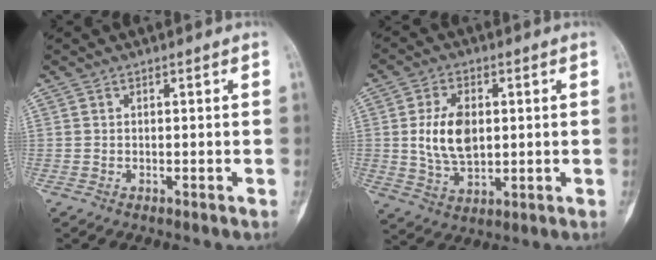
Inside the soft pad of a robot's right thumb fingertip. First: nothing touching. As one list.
[{"total": 9.7, "force": [1.1, 5.9, 7.6], "torque": [-0.134, -0.007, 0.029]}]